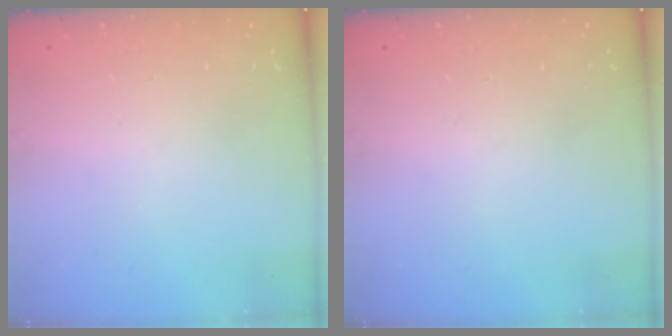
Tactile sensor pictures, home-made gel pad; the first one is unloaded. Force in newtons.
{"total": 0.0}